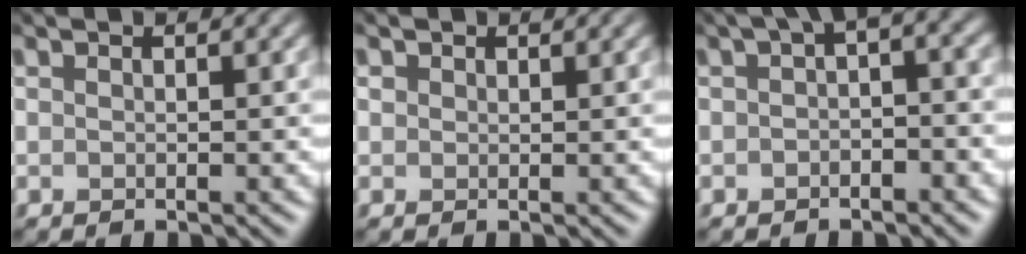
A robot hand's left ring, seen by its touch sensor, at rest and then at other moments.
{"total": 0.7, "force": [0.3, 0.6, -0.2], "torque": [-0.003, 0.000, 0.015]}
{"total": 4.1, "force": [0.4, 1.9, 3.6], "torque": [-0.050, 0.014, 0.005]}